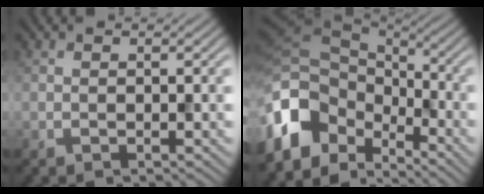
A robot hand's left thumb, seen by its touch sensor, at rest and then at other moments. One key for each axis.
{"total": 13.5, "fx": -5.9, "fy": 9.3, "fz": 7.9, "tx": -0.217, "ty": -0.024, "tz": -0.105}